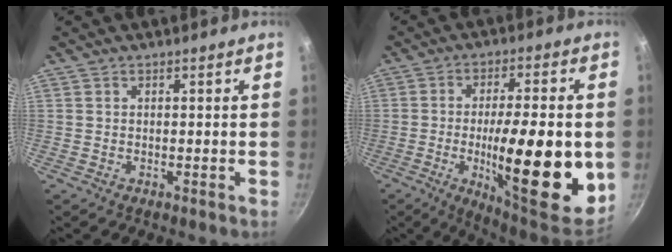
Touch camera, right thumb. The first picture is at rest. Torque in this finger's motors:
{"motor_torque": [2.47, 2.54, 1.95, -0.30, 0.63]}